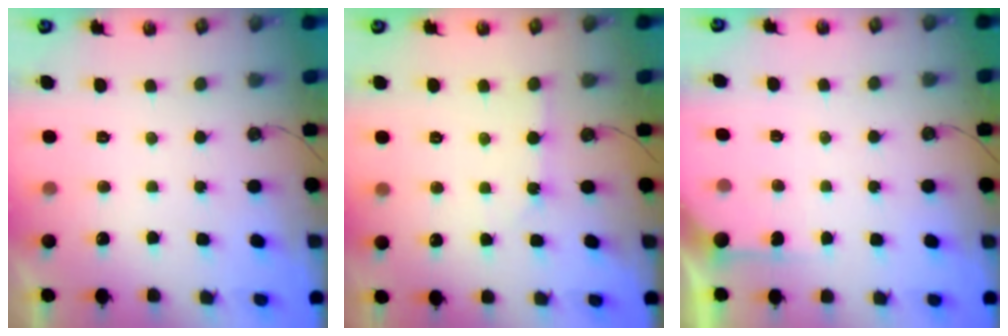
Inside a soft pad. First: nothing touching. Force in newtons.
{"total": 2.4, "press": 2.4, "slide": 0.3}
{"total": 3.5, "press": 3.5, "slide": 0.4}